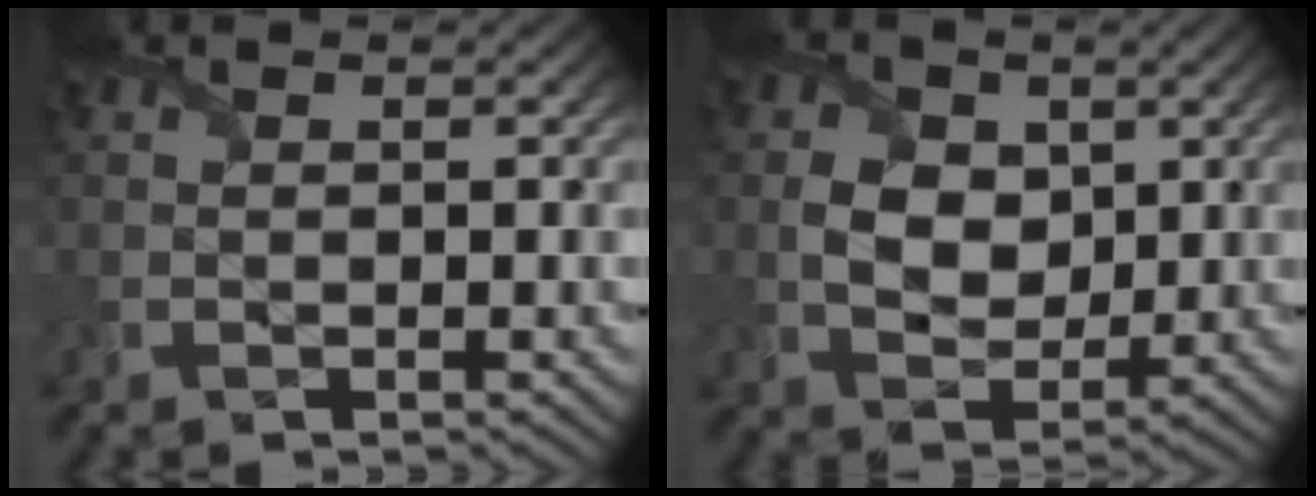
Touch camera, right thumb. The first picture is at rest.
{"total": 5.4, "force": [0.9, 4.2, 3.4], "torque": [-0.074, -0.003, 0.011]}